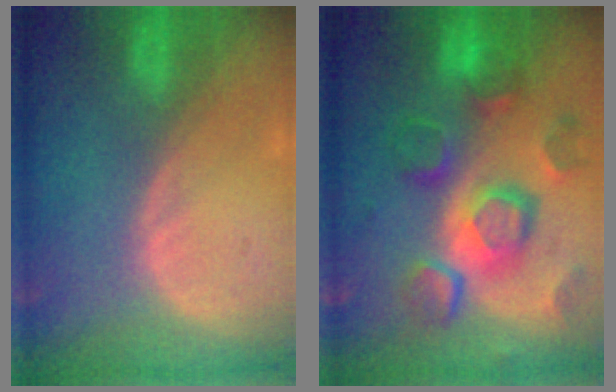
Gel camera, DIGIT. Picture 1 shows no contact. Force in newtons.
{"total": 12.3, "press": 10.7, "slide": 6.0}